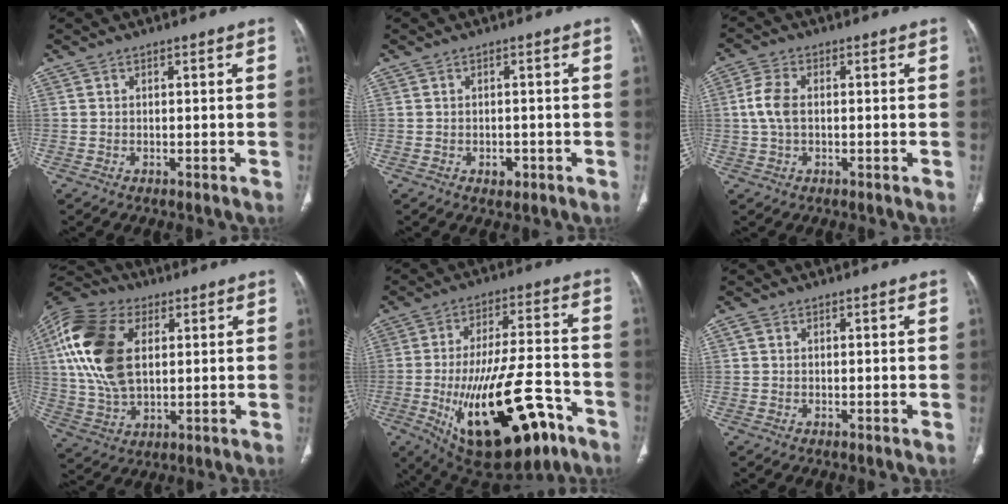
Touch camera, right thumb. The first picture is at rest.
{"total": 1.9, "force": [-0.8, 1.4, 1.0], "torque": [-0.005, 0.003, -0.006]}
{"total": 5.3, "force": [0.2, 3.2, 4.2], "torque": [-0.097, 0.011, 0.000]}
{"total": 19.6, "force": [4.7, 11.9, 14.9], "torque": [-0.302, 0.002, 0.081]}
{"total": 25.6, "force": [-11.2, 10.6, 20.4], "torque": [-0.313, 0.044, -0.157]}
{"total": 1.0, "force": [0.3, 0.8, 0.5], "torque": [-0.009, 0.003, 0.004]}